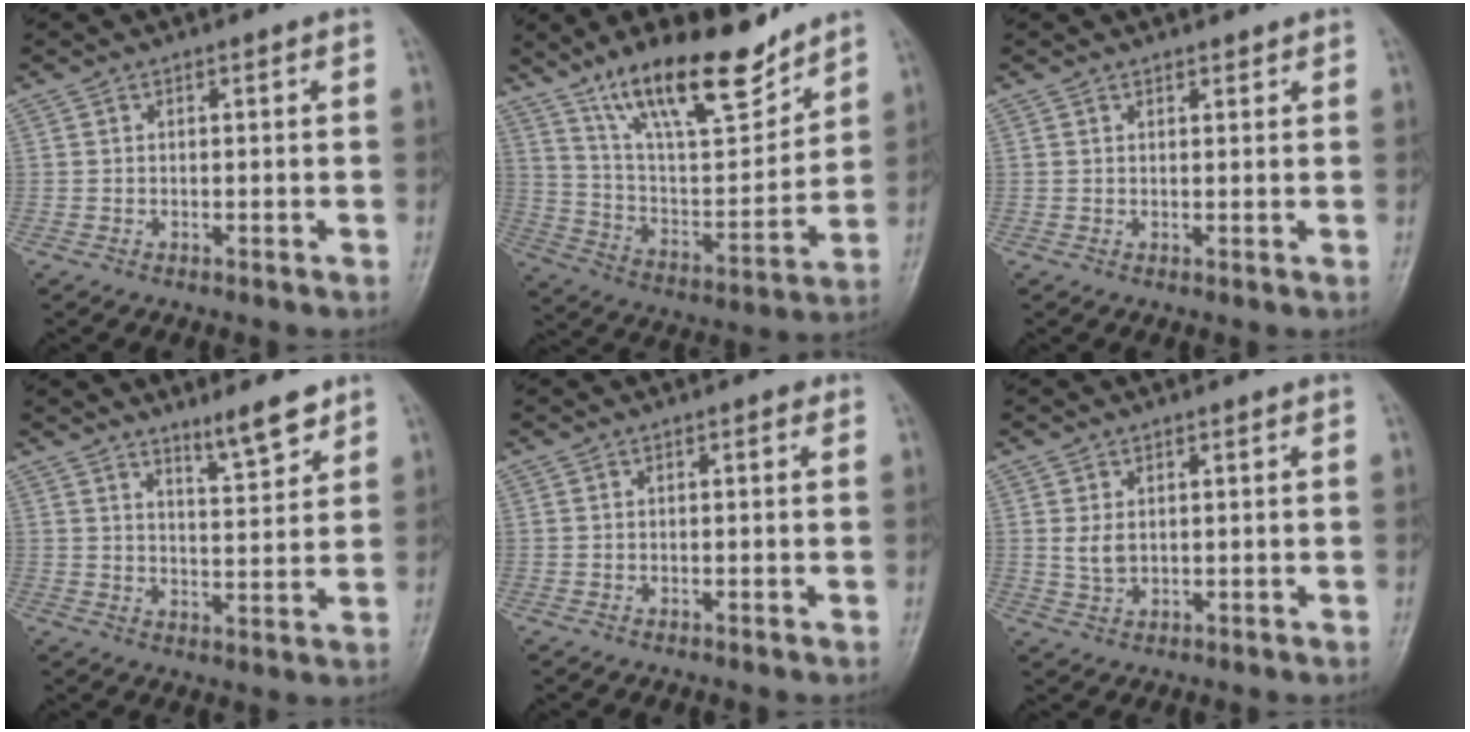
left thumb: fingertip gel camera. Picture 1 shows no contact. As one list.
[{"total": 20.3, "force": [14.6, 6.5, 12.5], "torque": [-0.167, -0.080, 0.257]}, {"total": 1.4, "force": [1.2, 0.6, 0.3], "torque": [0.005, -0.008, 0.015]}, {"total": 6.6, "force": [5.3, 1.1, 3.9], "torque": [-0.049, -0.048, 0.085]}, {"total": 0.5, "force": [0.2, 0.3, 0.3], "torque": [0.000, 0.000, -0.002]}, {"total": 2.9, "force": [0.9, 1.9, 1.9], "torque": [-0.029, -0.008, 0.023]}]